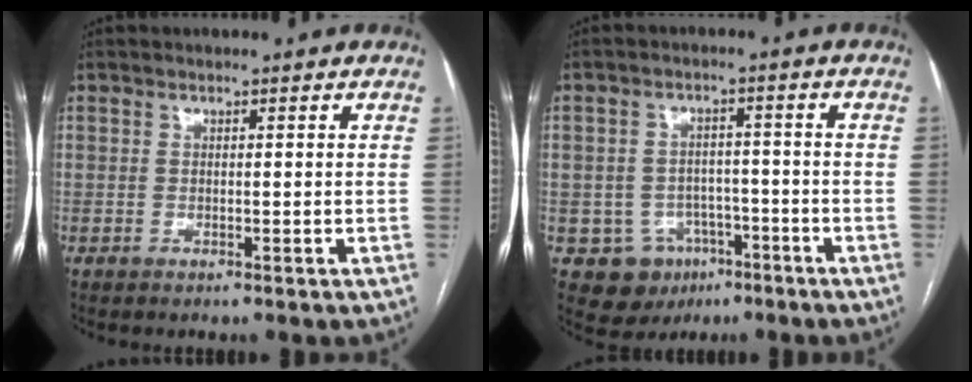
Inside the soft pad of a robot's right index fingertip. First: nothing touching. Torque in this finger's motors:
{"motor_torque": [-0.84, 0.39, -1.05, -0.21]}